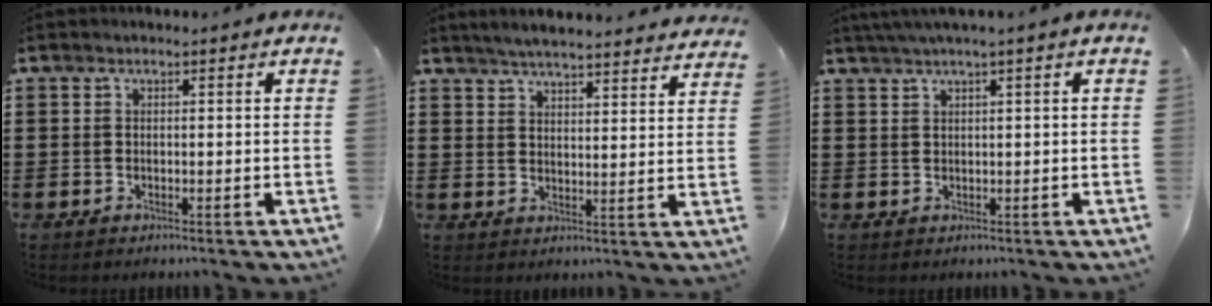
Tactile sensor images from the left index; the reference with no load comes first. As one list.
[{"total": 4.6, "force": [4.6, -0.3, 0.7], "torque": [-0.031, -0.023, 0.081]}, {"total": 1.7, "force": [0.9, -0.4, 1.4], "torque": [-0.023, -0.002, 0.016]}]